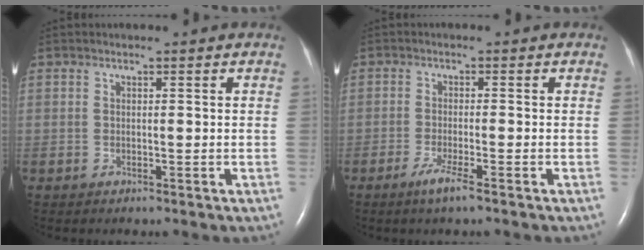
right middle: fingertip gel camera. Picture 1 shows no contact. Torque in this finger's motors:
{"motor_torque": [0.61, -0.62, 0.13, 0.04]}